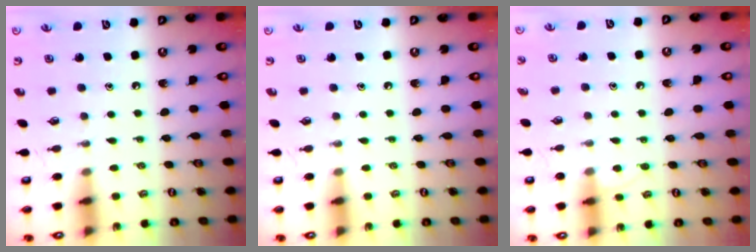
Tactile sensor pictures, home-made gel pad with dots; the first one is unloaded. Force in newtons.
{"total": 0.0}
{"total": 4.3, "press": 4.2, "slide": 0.5}